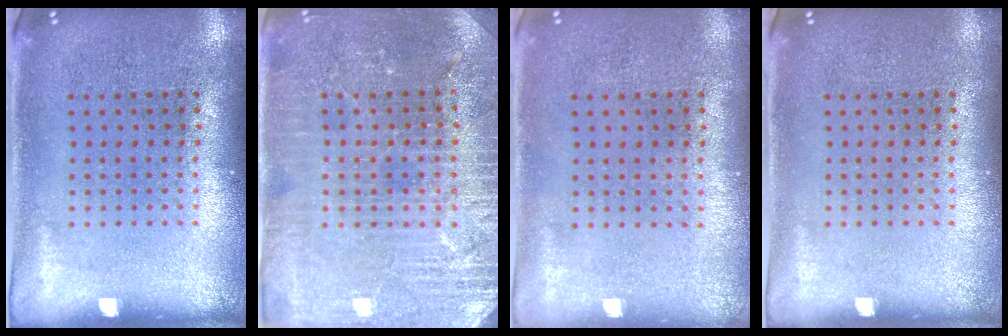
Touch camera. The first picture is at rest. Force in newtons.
{"total": 3.7, "press": 3.6, "slide": 0.9}
{"total": 0.0}
{"total": 0.0}